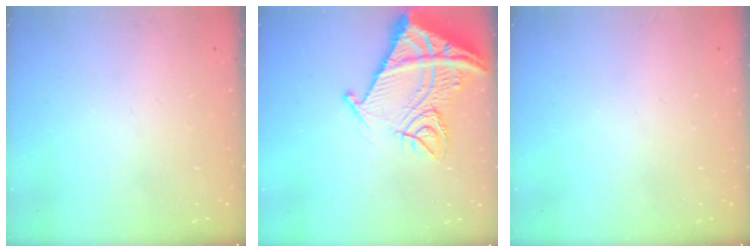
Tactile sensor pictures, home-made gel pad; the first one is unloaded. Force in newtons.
{"total": 19.6, "press": 19.5, "slide": 2.1}
{"total": 0.0}